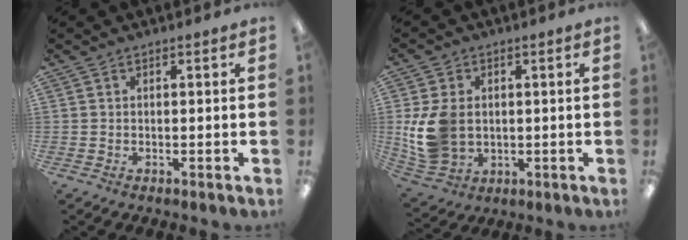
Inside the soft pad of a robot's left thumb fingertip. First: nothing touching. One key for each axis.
{"total": 12.5, "fx": 0.1, "fy": 9.6, "fz": 8.0, "tx": -0.188, "ty": 0.009, "tz": 0.004}